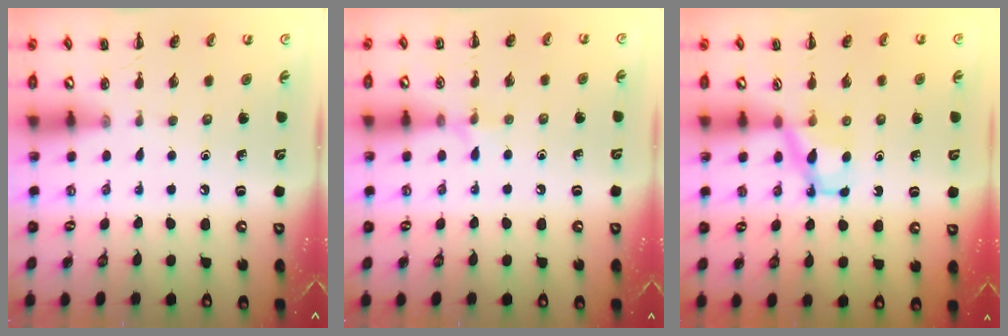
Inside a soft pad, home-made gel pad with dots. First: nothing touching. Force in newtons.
{"total": 5.1, "press": 4.9, "slide": 1.3}
{"total": 4.1, "press": 4.0, "slide": 0.8}